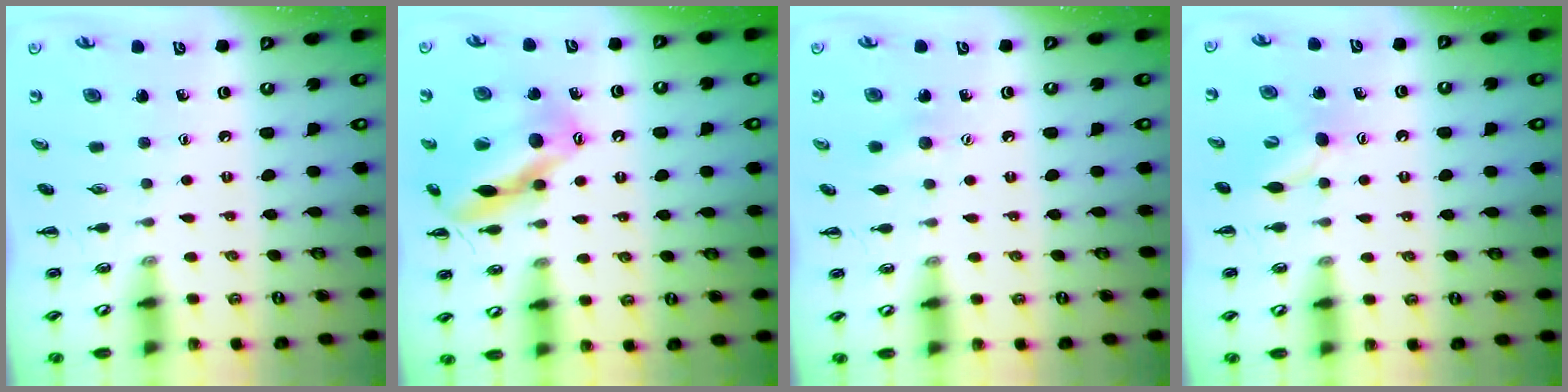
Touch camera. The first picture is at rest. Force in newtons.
{"total": 16.2, "press": 16.0, "slide": 2.5}
{"total": 6.3, "press": 6.2, "slide": 1.2}
{"total": 6.6, "press": 6.5, "slide": 1.5}